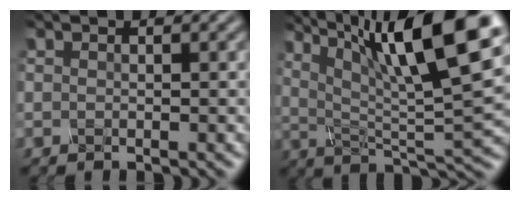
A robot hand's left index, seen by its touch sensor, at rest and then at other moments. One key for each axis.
{"total": 14.2, "fx": 6.7, "fy": 3.5, "fz": 12.0, "tx": -0.200, "ty": 0.008, "tz": 0.114}